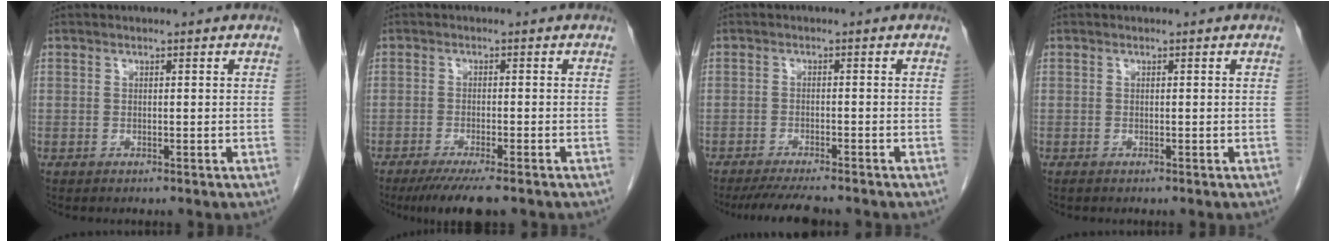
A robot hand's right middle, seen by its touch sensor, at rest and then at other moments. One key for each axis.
{"total": 7.1, "fx": -5.4, "fy": 0.6, "fz": 4.6, "tx": -0.069, "ty": -0.017, "tz": -0.083}
{"total": 7.0, "fx": -6.2, "fy": 0.5, "fz": 3.3, "tx": -0.048, "ty": -0.017, "tz": -0.098}
{"total": 0.0}